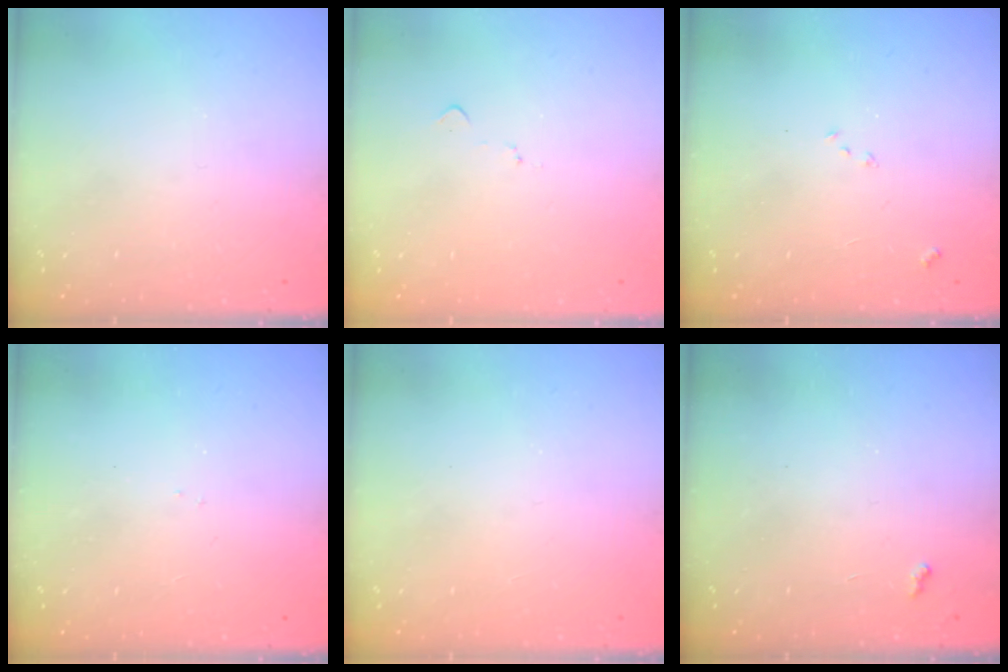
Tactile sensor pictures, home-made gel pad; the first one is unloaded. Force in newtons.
{"total": 6.0, "press": 5.9, "slide": 0.7}
{"total": 6.5, "press": 6.4, "slide": 0.8}
{"total": 3.1, "press": 3.0, "slide": 0.6}
{"total": 0.9, "press": 0.9, "slide": 0.1}
{"total": 2.8, "press": 2.8, "slide": 0.4}